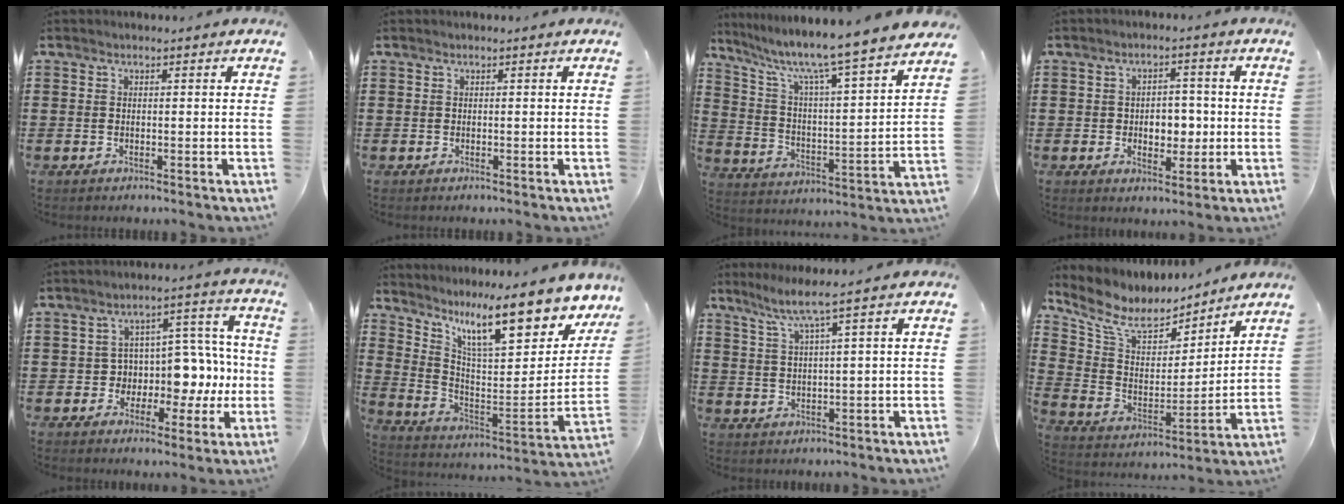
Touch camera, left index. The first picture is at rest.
{"total": 0.0}
{"total": 7.8, "force": [6.6, -0.4, 4.0], "torque": [-0.107, -0.059, 0.100]}
{"total": 4.4, "force": [-0.5, 3.2, 3.0], "torque": [-0.042, 0.000, -0.021]}
{"total": 7.4, "force": [0.0, 6.5, 3.6], "torque": [-0.071, -0.006, 0.003]}
{"total": 12.8, "force": [8.7, 2.7, 9.0], "torque": [-0.170, -0.057, 0.141]}
{"total": 4.3, "force": [2.6, -0.8, 3.3], "torque": [-0.076, -0.011, 0.040]}
{"total": 8.8, "force": [7.0, 4.0, 3.3], "torque": [-0.107, -0.039, 0.123]}